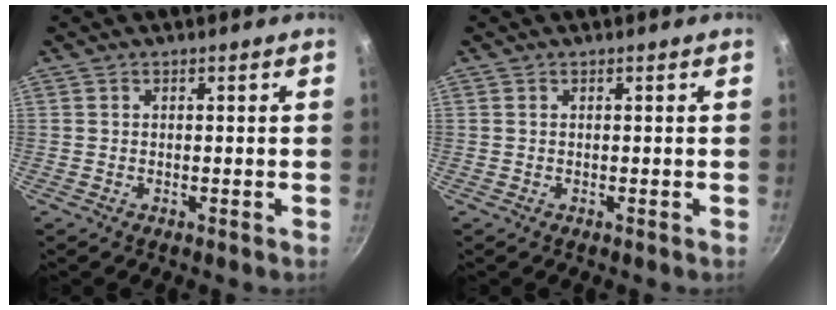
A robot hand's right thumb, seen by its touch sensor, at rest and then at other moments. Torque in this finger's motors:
{"motor_torque": [-0.04, 0.24, 0.27, -0.06, 0.03]}